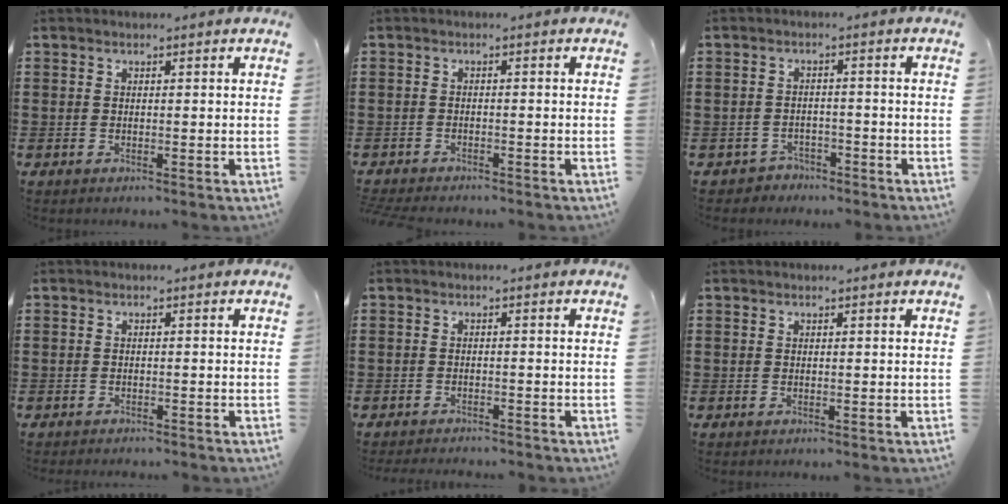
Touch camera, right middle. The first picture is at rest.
{"total": 1.5, "force": [-1.5, 0.1, 0.0], "torque": [-0.003, 0.000, -0.033]}
{"total": 2.1, "force": [-1.9, 0.9, -0.2], "torque": [-0.006, 0.003, -0.044]}
{"total": 0.9, "force": [-0.9, 0.1, -0.1], "torque": [-0.001, 0.002, -0.020]}
{"total": 1.7, "force": [-1.7, 0.1, -0.2], "torque": [-0.003, 0.001, -0.037]}
{"total": 0.0}